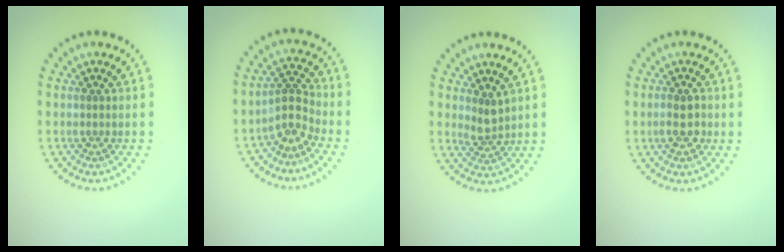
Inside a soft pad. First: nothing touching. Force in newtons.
{"total": 2.6, "press": 1.8, "slide": 1.8}
{"total": 1.9, "press": 1.4, "slide": 1.2}
{"total": 2.2, "press": 2.1, "slide": 0.4}